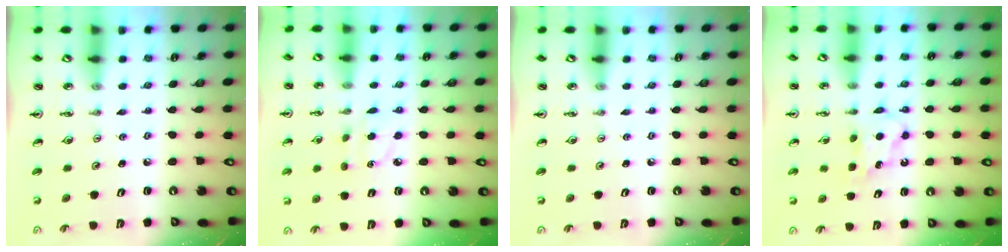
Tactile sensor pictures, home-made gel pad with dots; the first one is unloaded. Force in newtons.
{"total": 4.1, "press": 4.1, "slide": 0.6}
{"total": 0.0}
{"total": 6.4, "press": 6.4, "slide": 0.3}